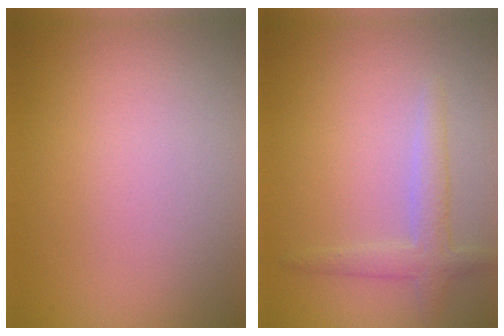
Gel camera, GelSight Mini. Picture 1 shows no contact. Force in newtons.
{"total": 2.3, "press": 2.3, "slide": 0.2}